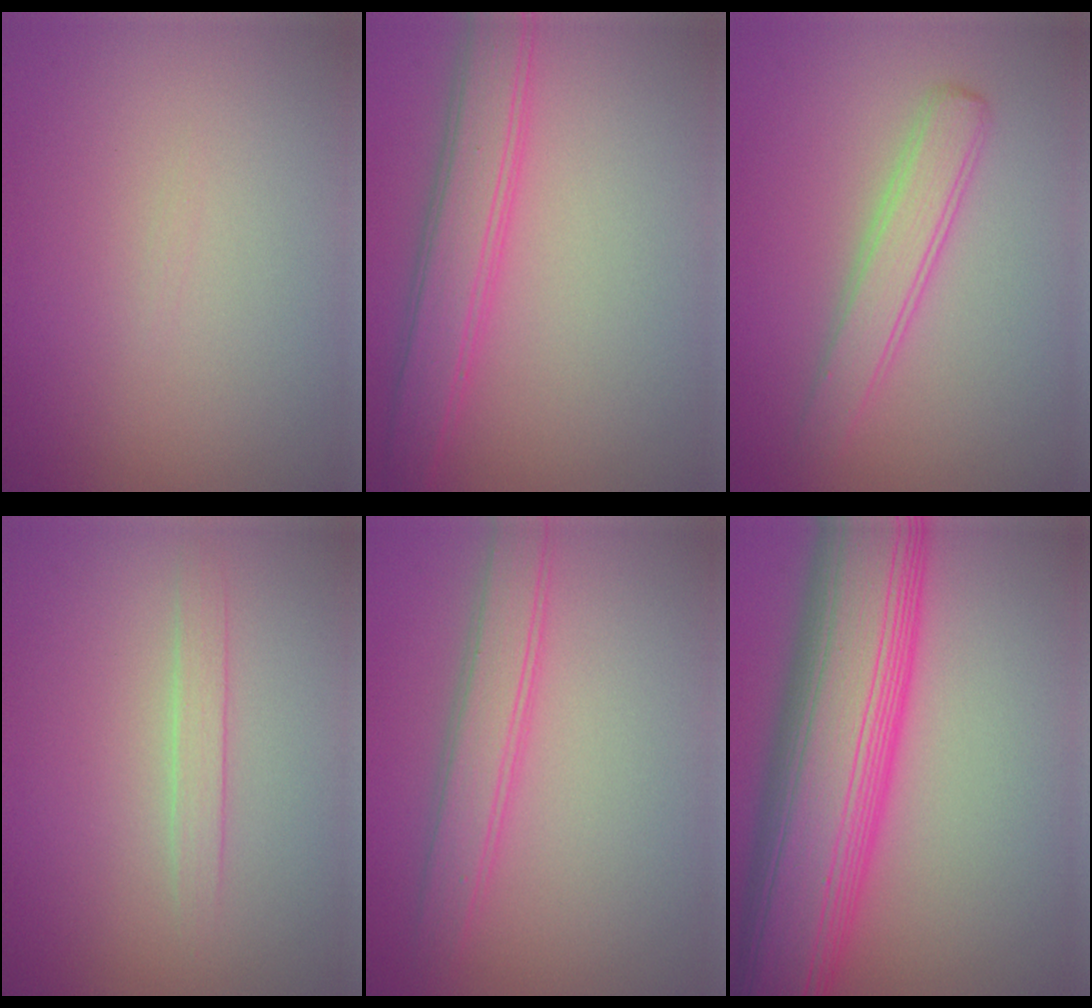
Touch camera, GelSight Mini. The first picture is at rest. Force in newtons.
{"total": 4.3, "press": 4.3, "slide": 0.1}
{"total": 2.9, "press": 2.9, "slide": 0.0}
{"total": 1.5, "press": 1.5, "slide": 0.1}
{"total": 3.3, "press": 3.3, "slide": 0.1}
{"total": 13.8, "press": 13.8, "slide": 0.3}